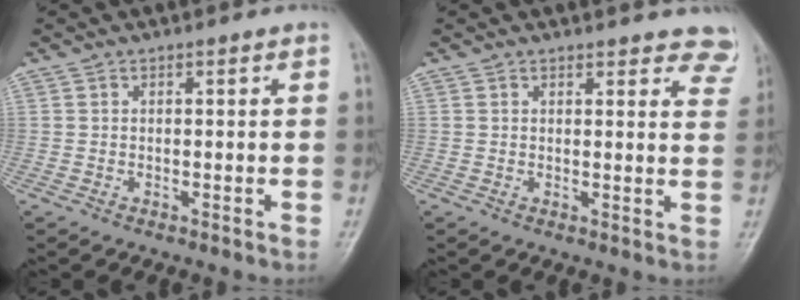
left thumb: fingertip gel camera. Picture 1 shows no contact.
{"total": 7.4, "force": [6.9, 2.3, 1.4], "torque": [0.032, -0.030, 0.049]}